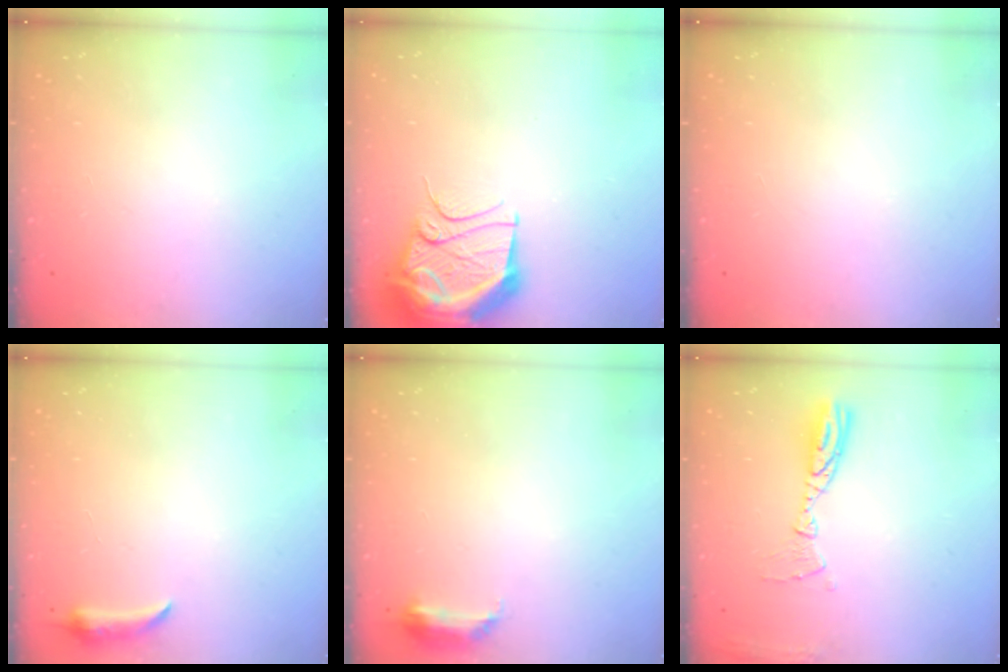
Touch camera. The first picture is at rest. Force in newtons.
{"total": 14.2, "press": 14.1, "slide": 1.2}
{"total": 0.0}
{"total": 4.6, "press": 4.5, "slide": 0.8}
{"total": 11.5, "press": 6.8, "slide": 9.2}
{"total": 10.0, "press": 10.0, "slide": 0.8}